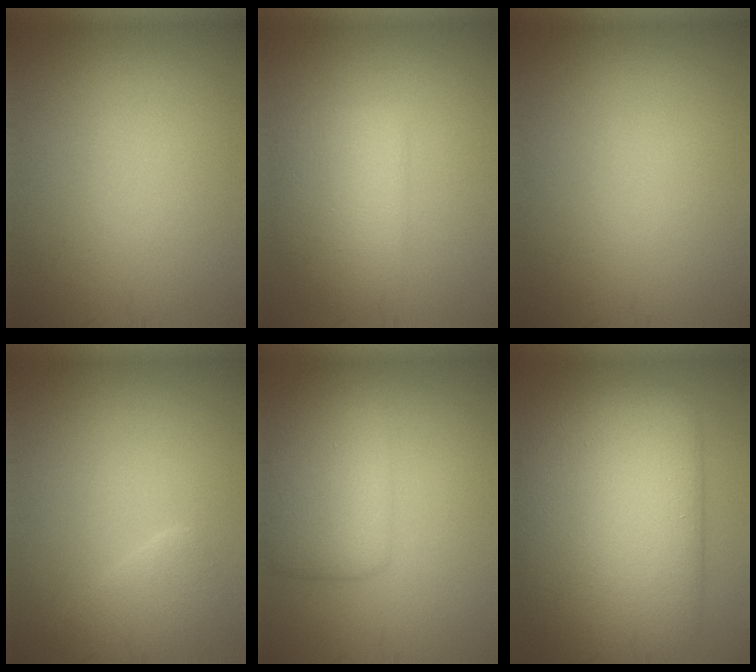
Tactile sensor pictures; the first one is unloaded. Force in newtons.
{"total": 4.4, "press": 4.4, "slide": 0.2}
{"total": 0.0}
{"total": 2.5, "press": 2.5, "slide": 0.2}
{"total": 5.2, "press": 5.2, "slide": 0.3}
{"total": 13.2, "press": 13.2, "slide": 0.8}